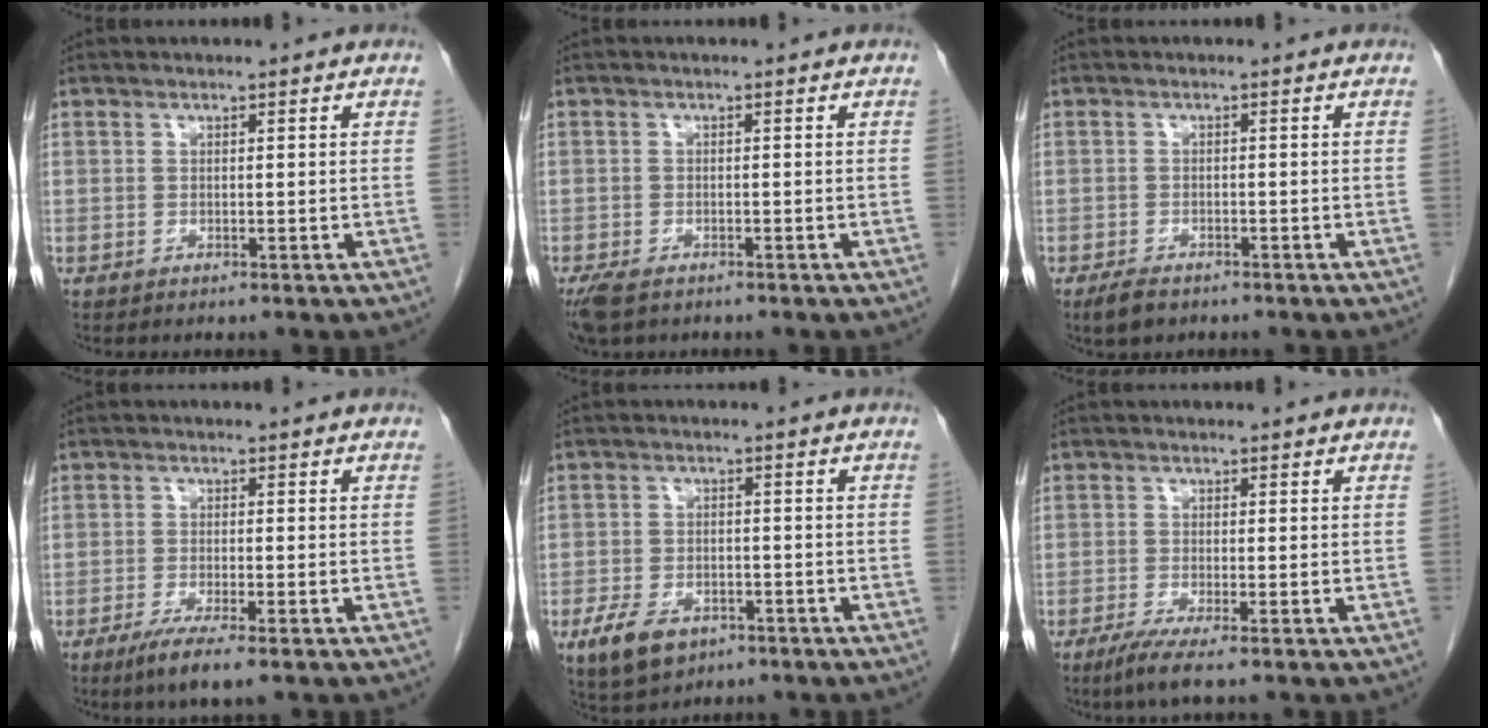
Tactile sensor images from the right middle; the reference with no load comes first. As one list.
[{"total": 4.3, "force": [-3.1, 2.0, 2.2], "torque": [-0.046, -0.010, -0.050]}, {"total": 2.9, "force": [-2.2, 1.3, 1.5], "torque": [-0.031, -0.003, -0.032]}, {"total": 4.8, "force": [-2.9, 0.2, 3.7], "torque": [-0.070, -0.015, -0.053]}, {"total": 6.9, "force": [-3.9, 4.0, 4.0], "torque": [-0.080, -0.003, -0.060]}, {"total": 3.5, "force": [-2.2, -0.2, 2.7], "torque": [-0.053, -0.013, -0.045]}]